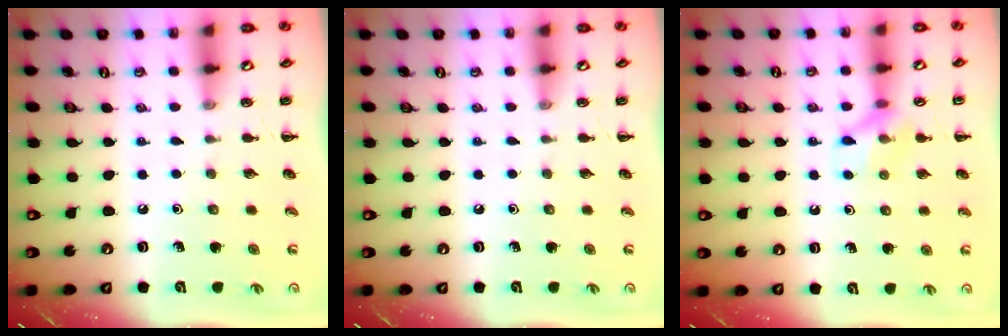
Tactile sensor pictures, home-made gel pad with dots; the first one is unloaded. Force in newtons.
{"total": 0.0}
{"total": 8.8, "press": 8.8, "slide": 0.7}